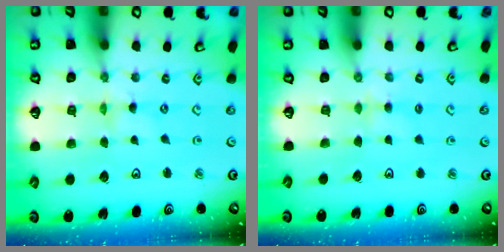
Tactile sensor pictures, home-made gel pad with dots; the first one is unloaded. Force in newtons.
{"total": 2.9, "press": 2.8, "slide": 0.3}